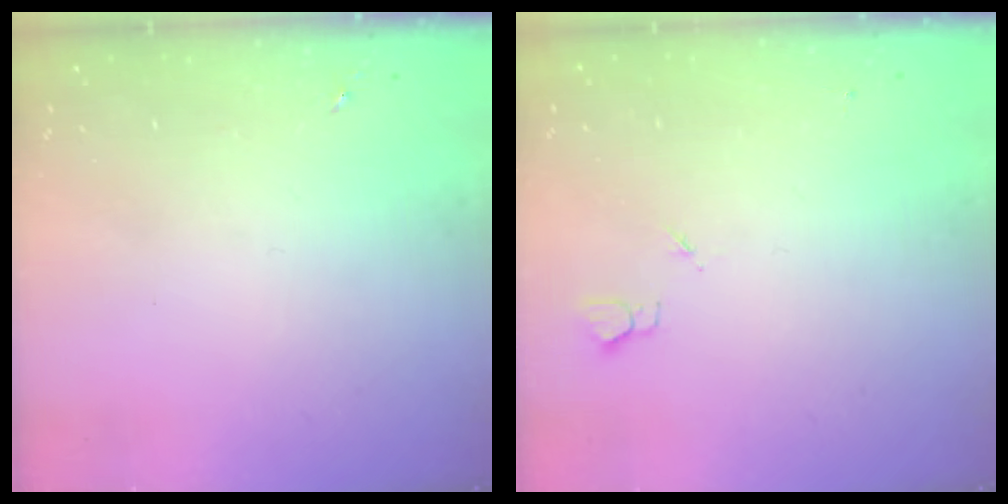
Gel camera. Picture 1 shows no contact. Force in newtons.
{"total": 2.7, "press": 2.6, "slide": 0.3}